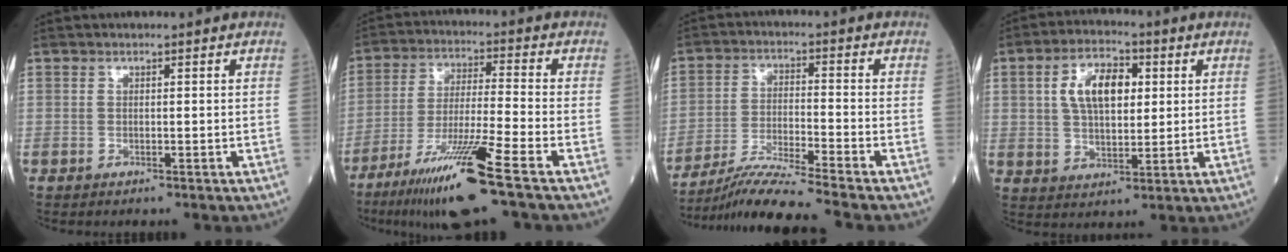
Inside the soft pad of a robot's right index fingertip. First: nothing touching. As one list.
[{"total": 15.3, "force": [-9.2, -0.8, 12.3], "torque": [-0.246, -0.046, -0.164]}, {"total": 10.4, "force": [-9.1, -2.3, 4.5], "torque": [-0.081, -0.026, -0.165]}, {"total": 9.2, "force": [2.4, 4.5, 7.6], "torque": [-0.143, 0.018, 0.045]}]